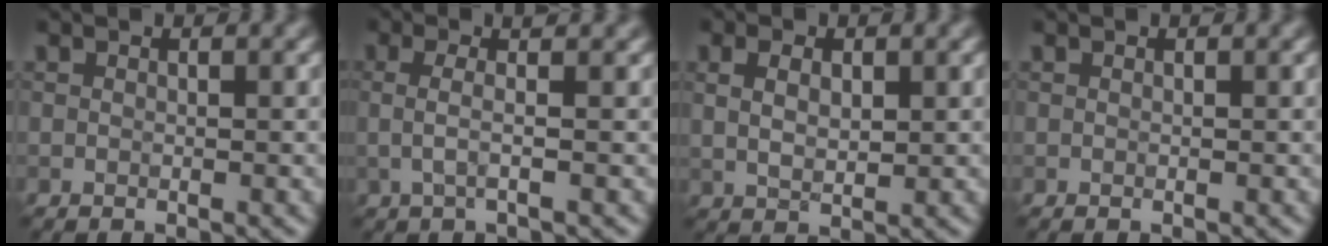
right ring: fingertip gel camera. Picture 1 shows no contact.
{"total": 2.6, "force": [0.1, 0.7, 2.5], "torque": [-0.045, 0.001, -0.004]}
{"total": 2.6, "force": [0.7, 1.4, 2.1], "torque": [-0.043, -0.002, 0.017]}
{"total": 0.0}